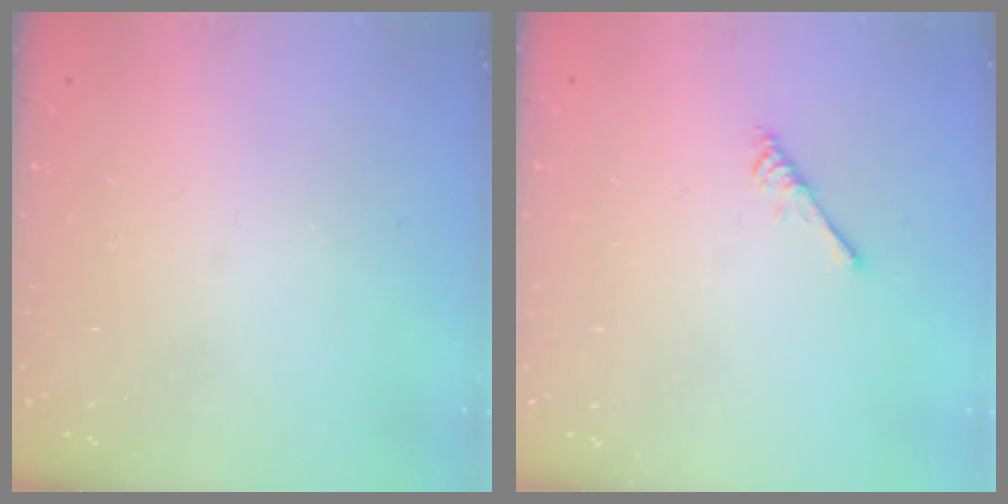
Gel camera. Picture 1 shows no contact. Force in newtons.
{"total": 2.9, "press": 2.9, "slide": 0.5}